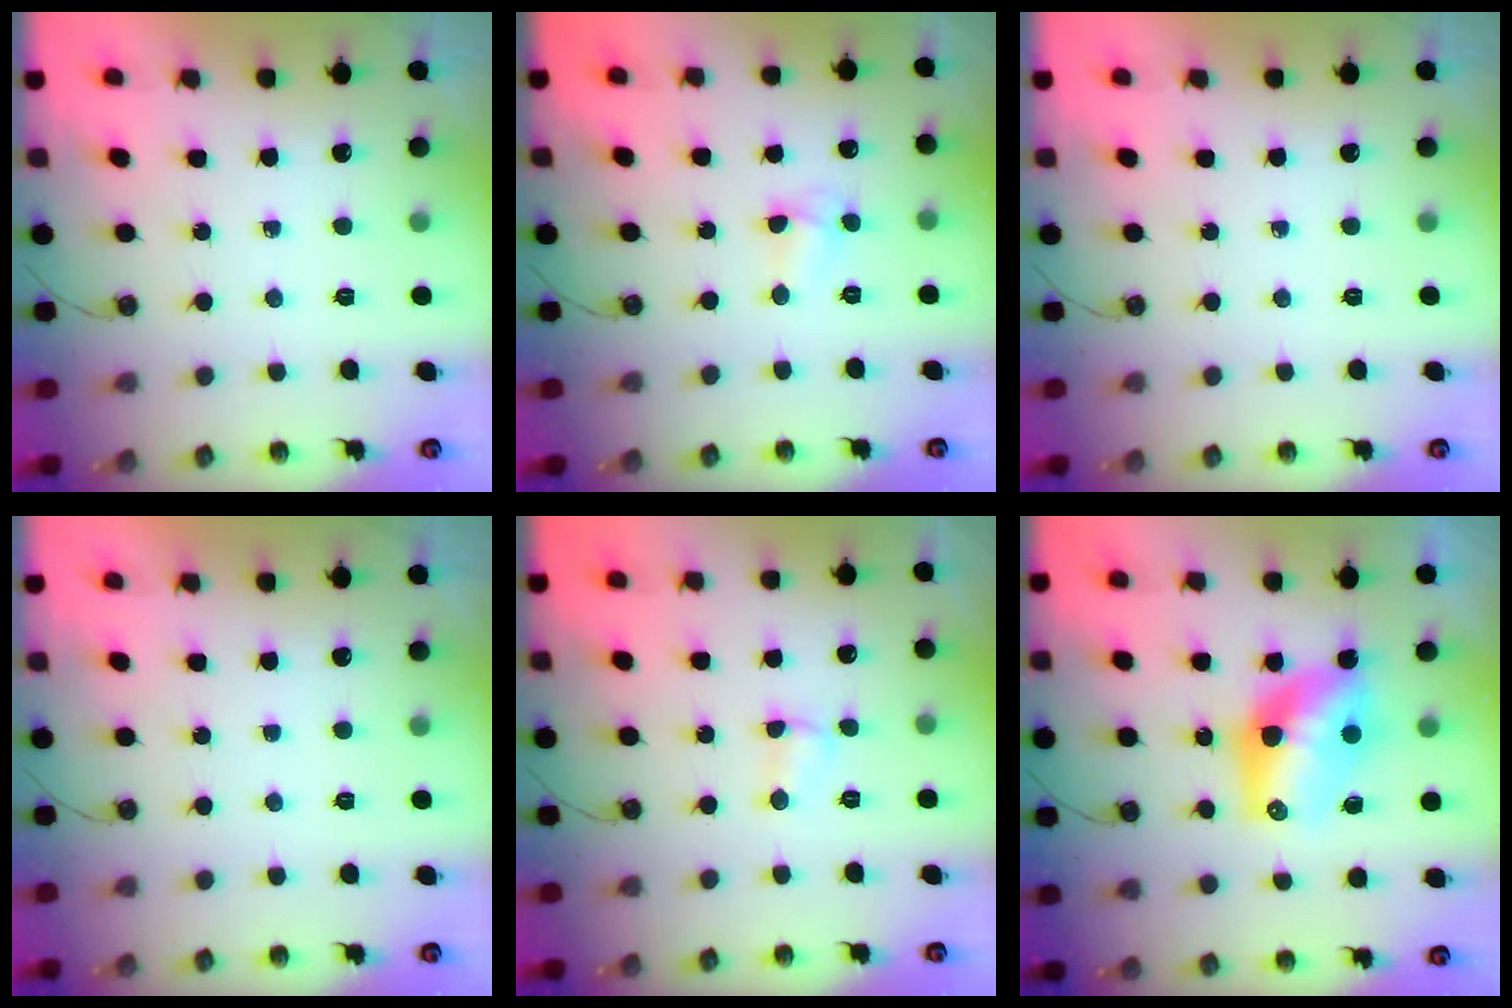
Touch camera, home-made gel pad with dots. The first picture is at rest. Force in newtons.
{"total": 3.6, "press": 3.6, "slide": 0.5}
{"total": 0.0}
{"total": 0.0}
{"total": 4.1, "press": 3.6, "slide": 2.0}
{"total": 11.7, "press": 11.7, "slide": 0.9}